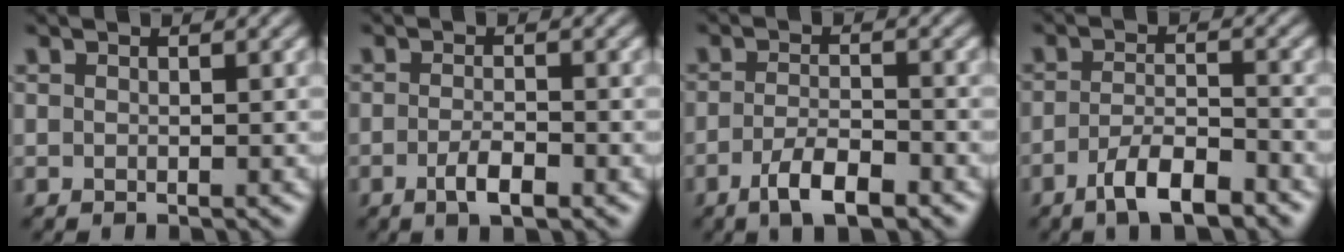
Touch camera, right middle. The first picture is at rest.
{"total": 2.5, "force": [-1.4, 0.7, 2.0], "torque": [-0.040, -0.001, -0.025]}
{"total": 4.0, "force": [-2.6, 1.3, 2.8], "torque": [-0.057, -0.001, -0.047]}
{"total": 4.8, "force": [-3.3, 1.4, 3.1], "torque": [-0.060, 0.000, -0.058]}